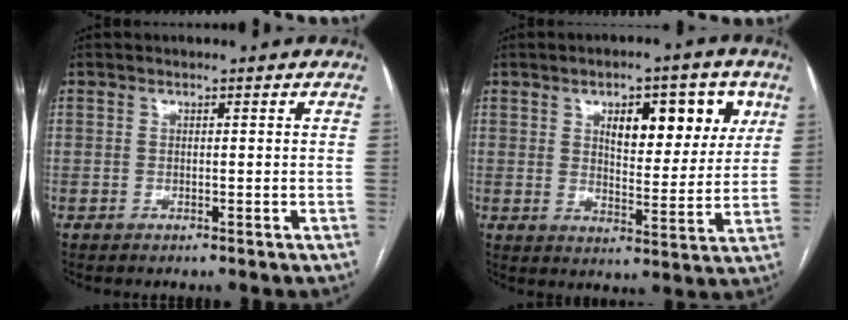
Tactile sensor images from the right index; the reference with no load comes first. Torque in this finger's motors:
{"motor_torque": [0.49, 0.43, 0.64, 0.09]}